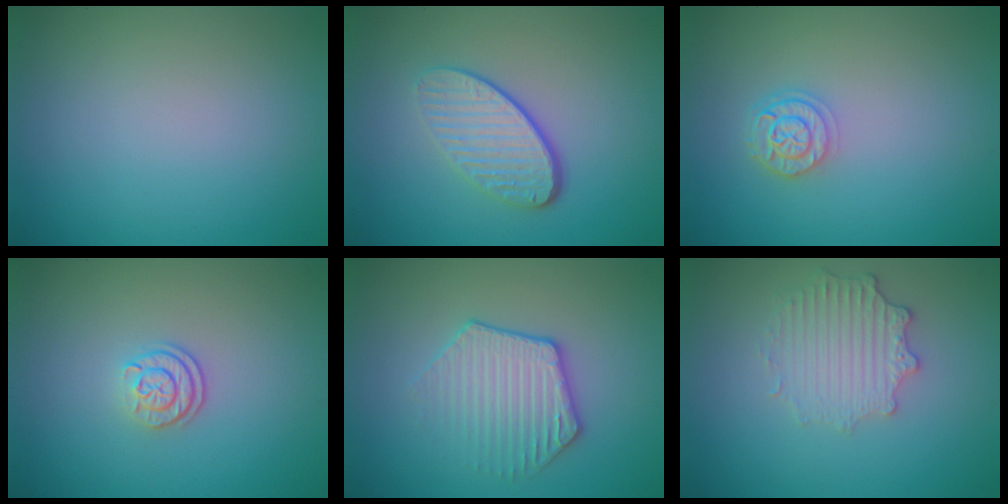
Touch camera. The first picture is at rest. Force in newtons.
{"total": 4.1, "press": 3.0, "slide": 2.8}
{"total": 2.5, "press": 2.0, "slide": 1.4}
{"total": 2.3, "press": 1.7, "slide": 1.5}
{"total": 3.4, "press": 3.1, "slide": 1.4}
{"total": 2.7, "press": 2.6, "slide": 0.8}